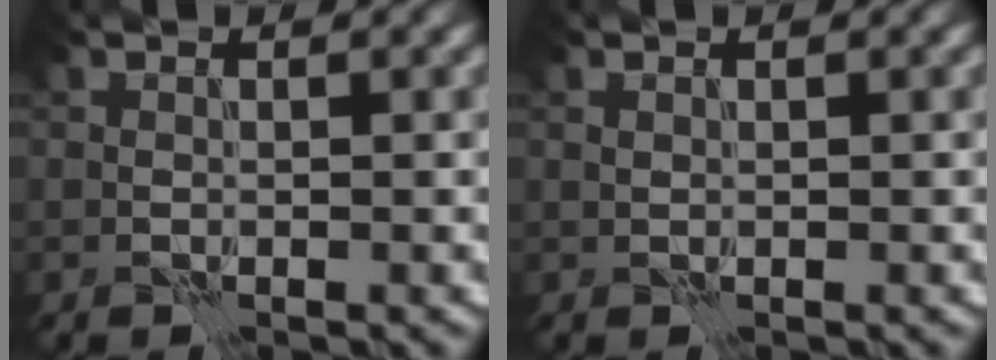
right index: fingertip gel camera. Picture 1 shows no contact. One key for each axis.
{"total": 0.0}